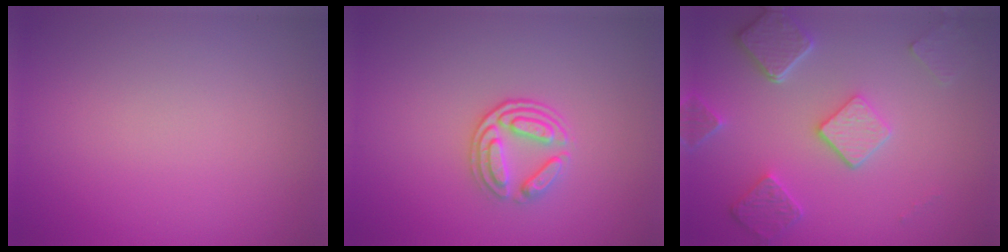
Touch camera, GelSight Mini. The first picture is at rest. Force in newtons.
{"total": 2.6, "press": 2.1, "slide": 1.6}
{"total": 5.0, "press": 3.9, "slide": 3.1}